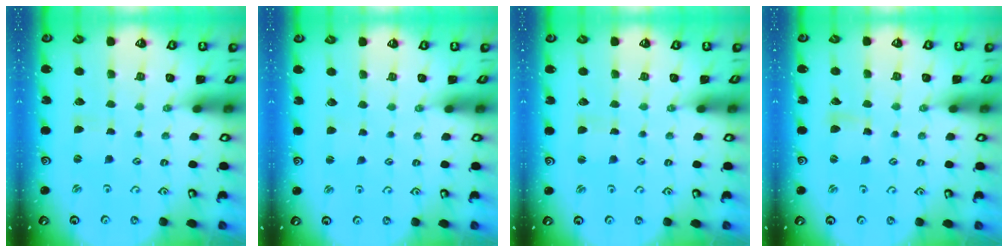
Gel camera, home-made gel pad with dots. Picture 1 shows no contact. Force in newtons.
{"total": 1.6, "press": 1.6, "slide": 0.3}
{"total": 0.9, "press": 0.9, "slide": 0.0}
{"total": 3.2, "press": 3.2, "slide": 0.2}